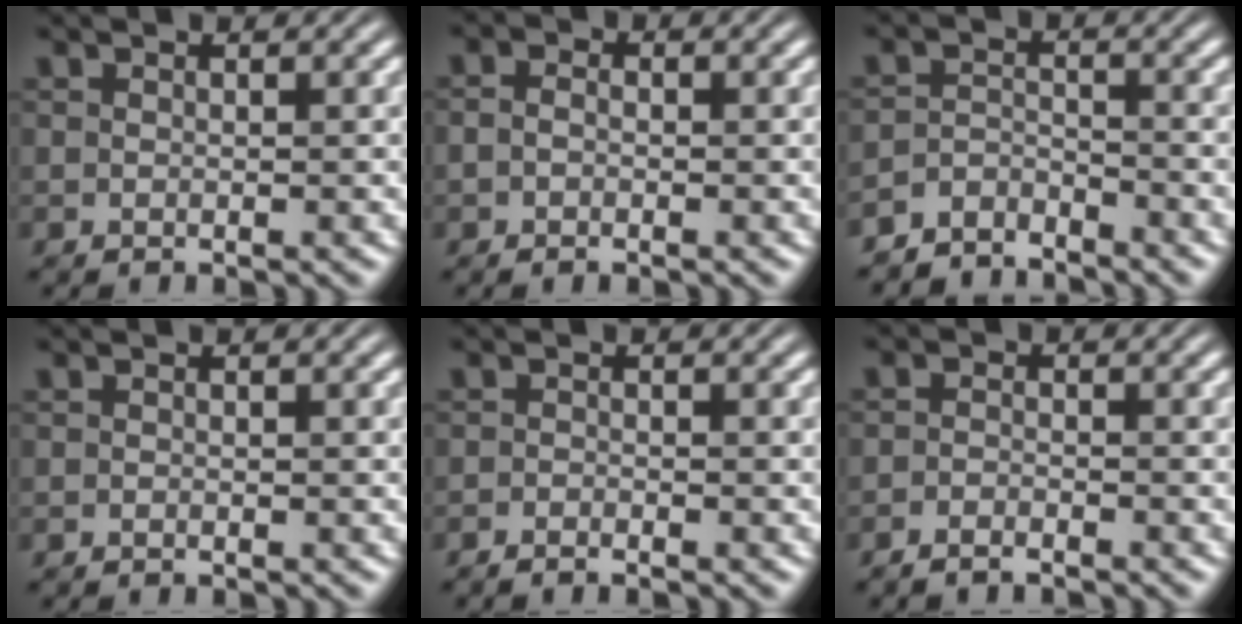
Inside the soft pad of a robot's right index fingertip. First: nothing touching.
{"total": 1.0, "force": [-0.7, 0.1, 0.7], "torque": [-0.009, -0.004, -0.012]}
{"total": 3.5, "force": [-3.4, 0.7, 0.5], "torque": [0.006, -0.012, -0.058]}
{"total": 0.8, "force": [-0.3, -0.7, -0.1], "torque": [0.005, -0.003, -0.004]}
{"total": 1.5, "force": [-1.3, -0.8, -0.2], "torque": [0.010, -0.005, -0.022]}
{"total": 1.9, "force": [-1.8, -0.5, -0.1], "torque": [0.010, -0.010, -0.031]}